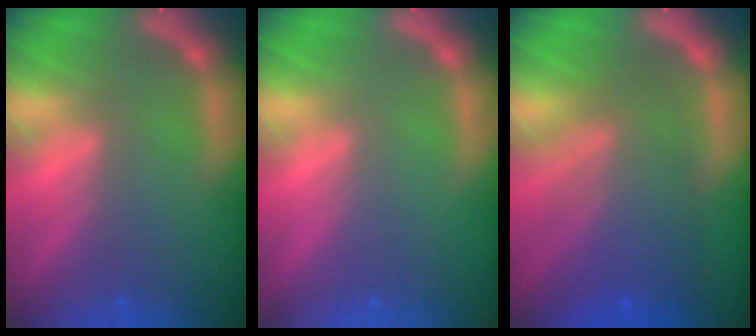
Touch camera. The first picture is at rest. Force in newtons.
{"total": 0.0}
{"total": 8.1}